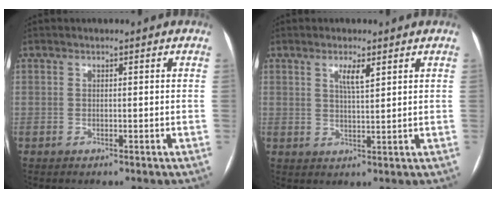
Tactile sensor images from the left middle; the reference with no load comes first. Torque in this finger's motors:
{"motor_torque": [0.41, -0.38, 0.05, 0.01]}